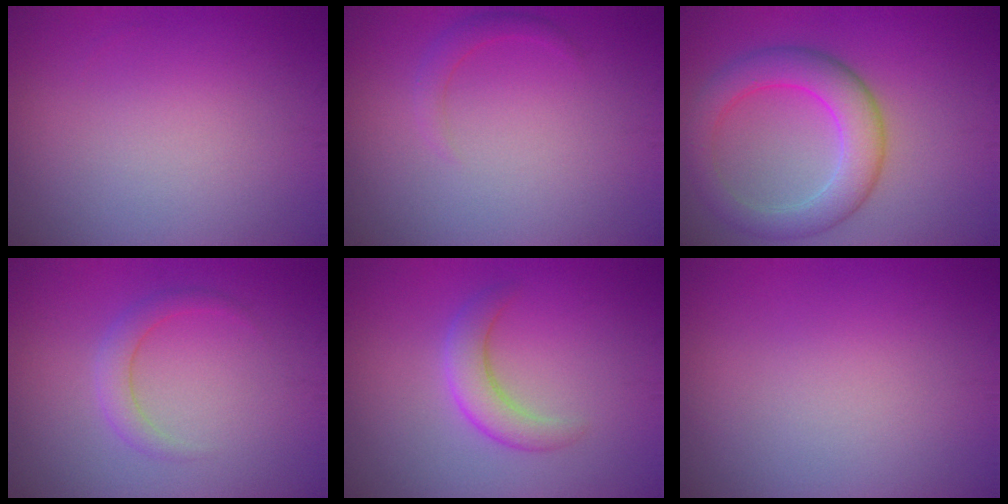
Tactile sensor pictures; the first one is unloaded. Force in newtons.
{"total": 1.3, "press": 1.3, "slide": 0.1}
{"total": 5.7, "press": 5.7, "slide": 0.1}
{"total": 1.9, "press": 1.9, "slide": 0.1}
{"total": 2.9, "press": 2.9, "slide": 0.2}
{"total": 0.0}